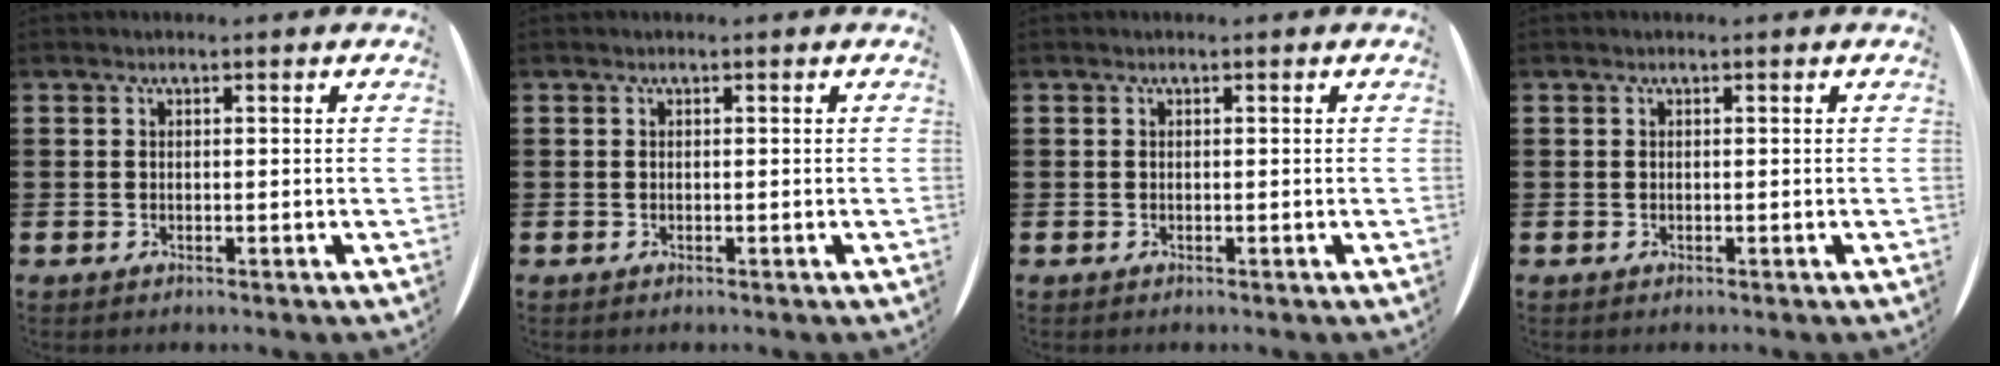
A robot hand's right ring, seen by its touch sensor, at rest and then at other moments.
{"total": 0.0}
{"total": 0.0}
{"total": 0.0}